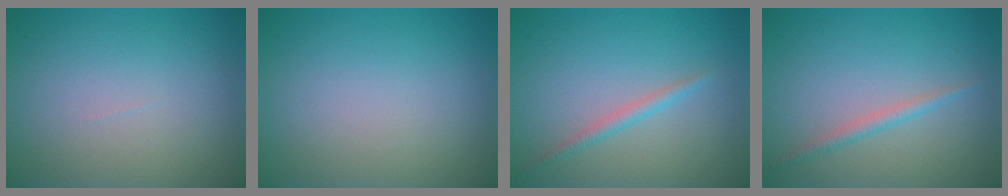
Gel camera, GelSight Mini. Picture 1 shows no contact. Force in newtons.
{"total": 0.0}
{"total": 1.4, "press": 1.4, "slide": 0.1}
{"total": 1.3, "press": 1.3, "slide": 0.0}